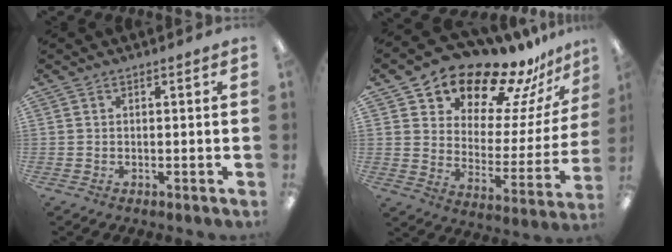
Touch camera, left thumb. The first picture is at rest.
{"total": 17.4, "force": [14.9, 7.2, 5.7], "torque": [-0.094, -0.127, 0.251]}